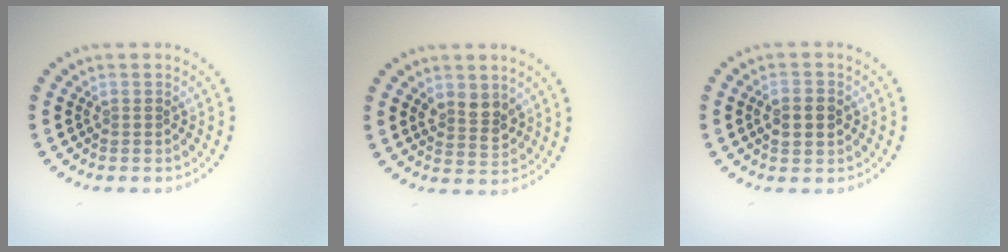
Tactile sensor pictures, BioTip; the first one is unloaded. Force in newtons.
{"total": 2.5, "press": 2.3, "slide": 0.9}
{"total": 3.3, "press": 3.3, "slide": 0.1}